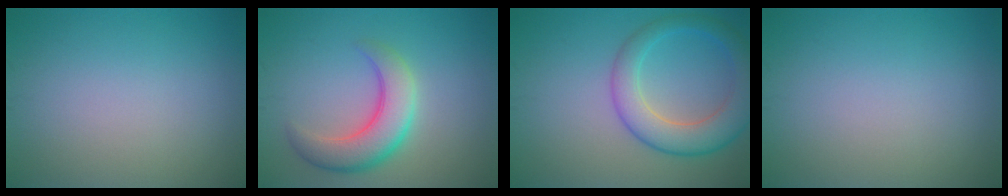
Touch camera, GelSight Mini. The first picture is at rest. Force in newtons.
{"total": 5.5, "press": 5.5, "slide": 0.3}
{"total": 5.8, "press": 5.8, "slide": 0.3}
{"total": 0.0}